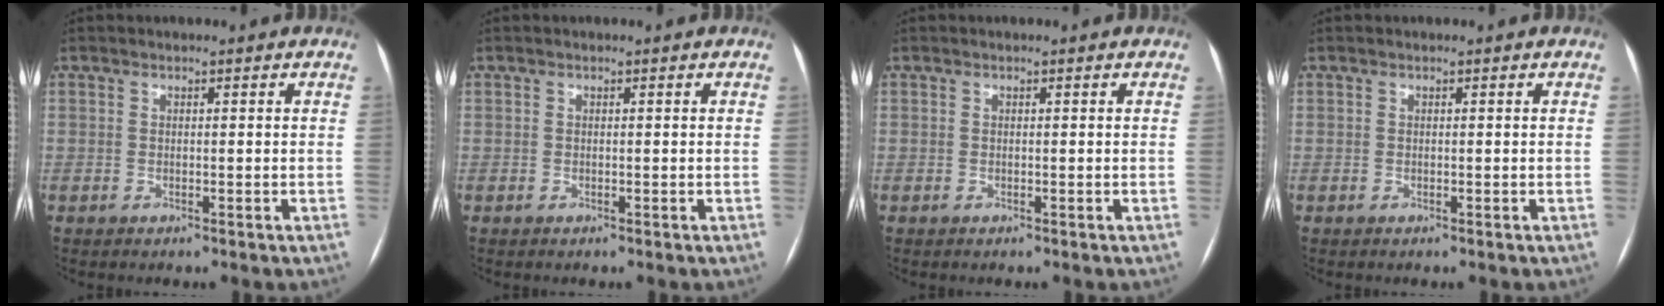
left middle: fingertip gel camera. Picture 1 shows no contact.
{"total": 0.0}
{"total": 0.0}
{"total": 0.0}